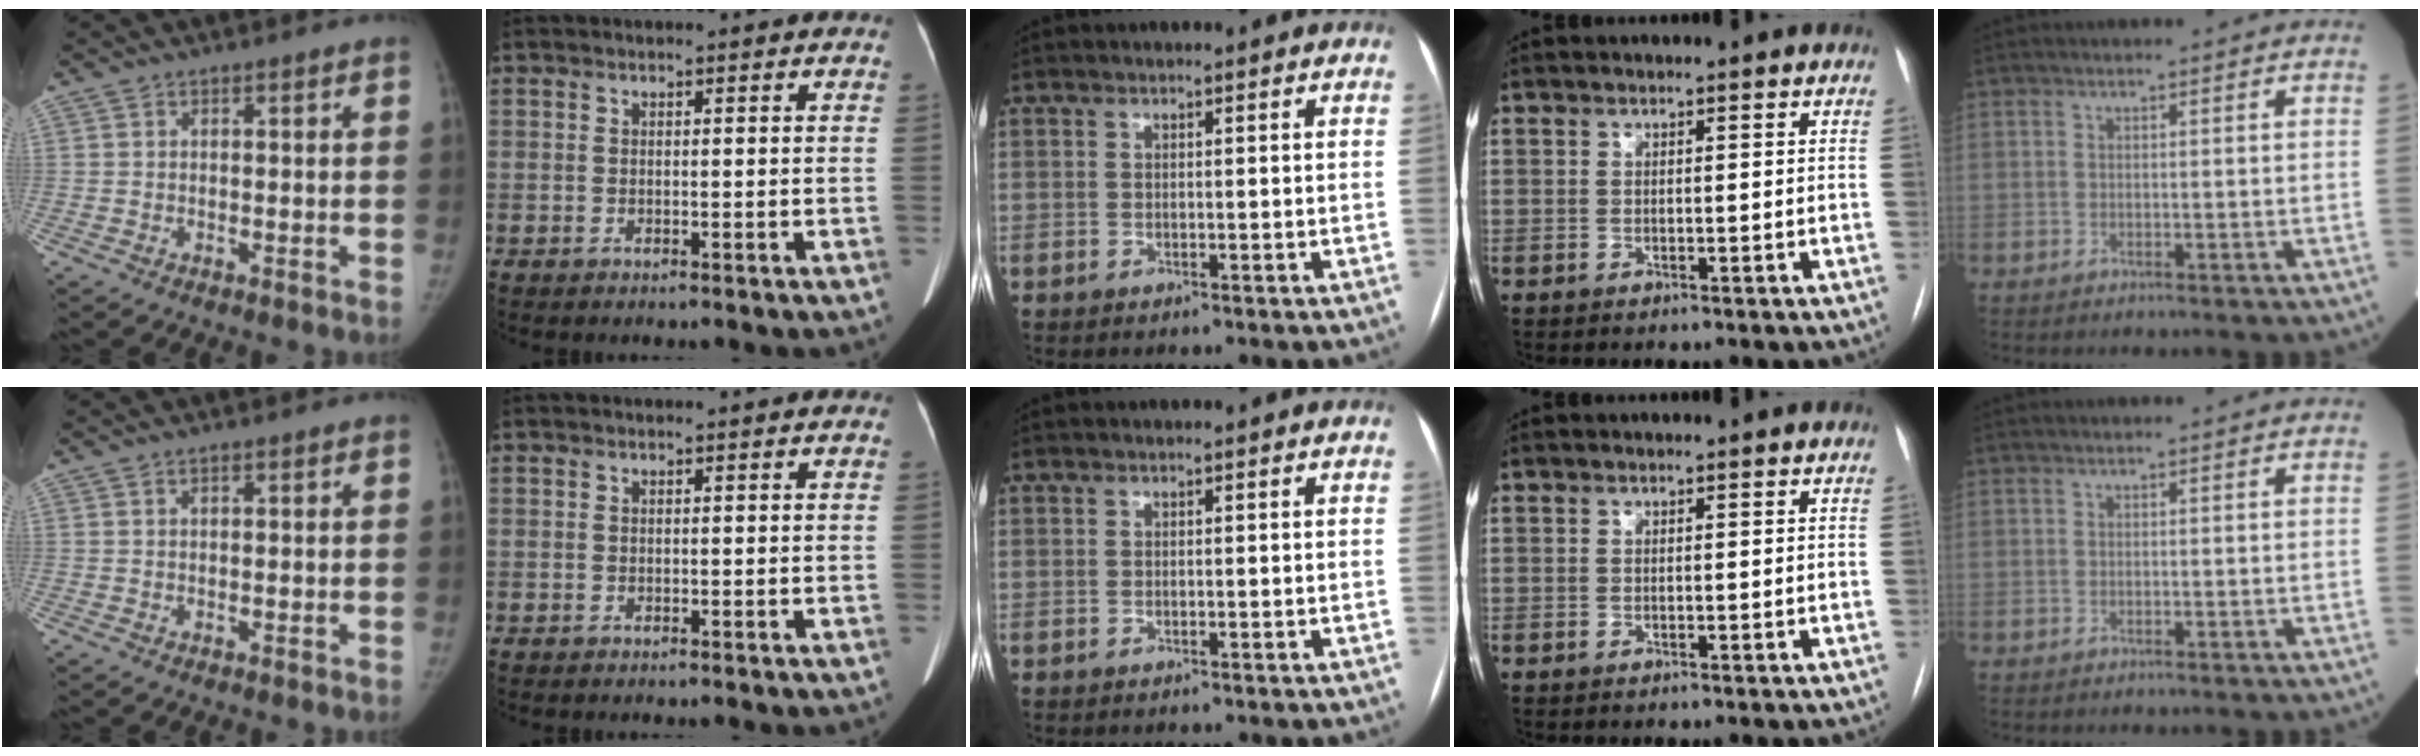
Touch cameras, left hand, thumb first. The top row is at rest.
{"thumb": {"total": 0.5, "force": [0.4, 0.1, 0.3], "torque": [-0.008, 0.001, 0.007]}}